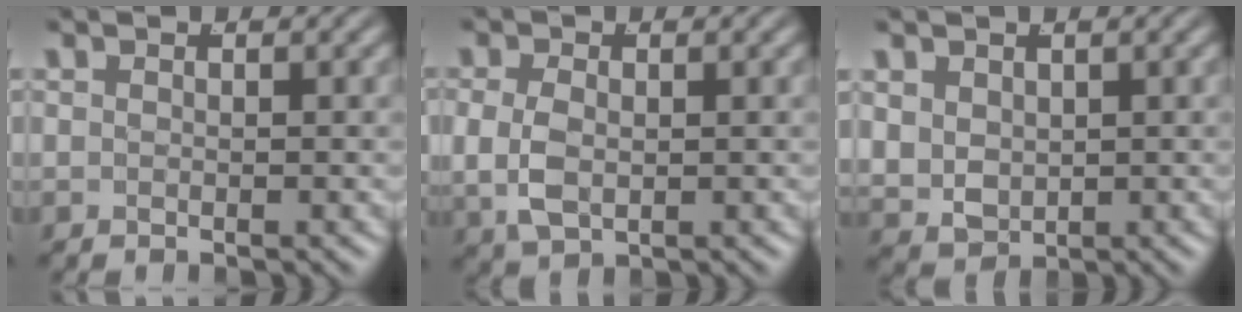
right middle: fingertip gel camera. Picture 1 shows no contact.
{"total": 3.7, "force": [0.0, 2.7, 2.5], "torque": [-0.068, -0.016, 0.013]}
{"total": 4.8, "force": [0.3, 4.2, 2.3], "torque": [-0.071, -0.030, 0.026]}